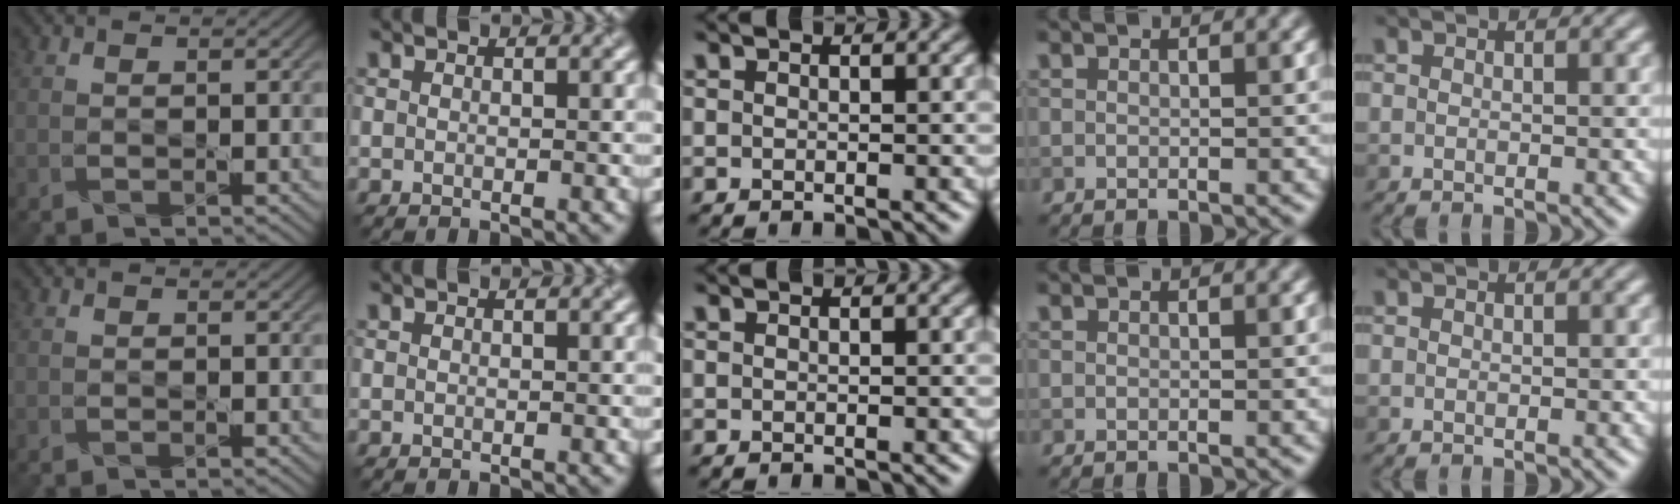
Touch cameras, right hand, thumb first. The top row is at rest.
{}